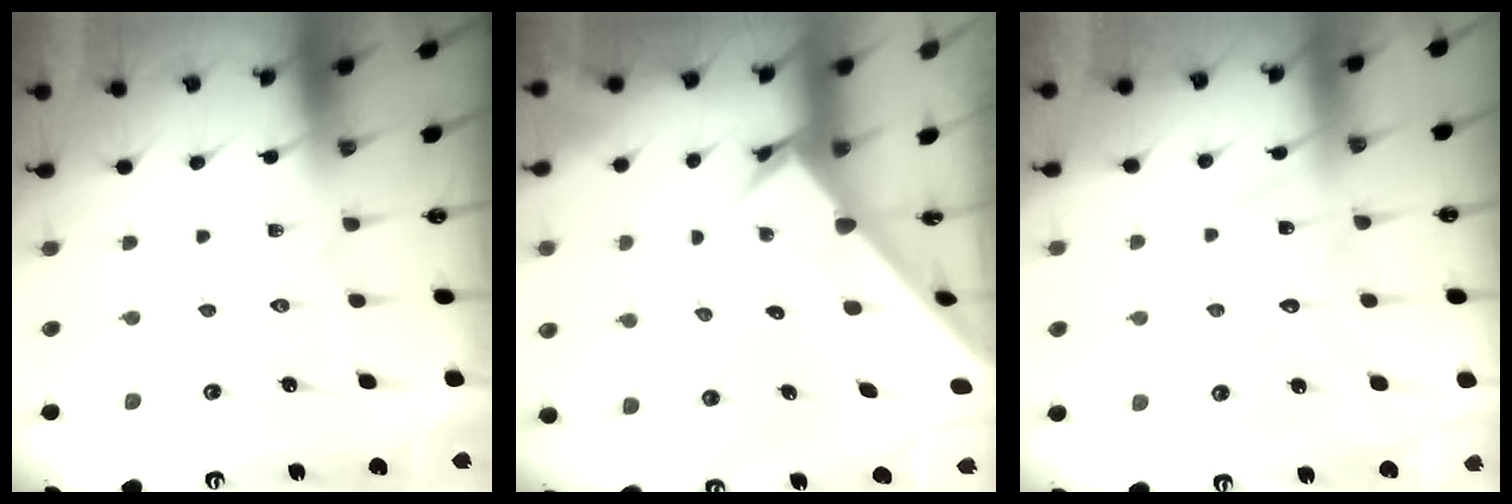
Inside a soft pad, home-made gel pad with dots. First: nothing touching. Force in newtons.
{"total": 2.7, "press": 2.7, "slide": 0.3}
{"total": 8.7, "press": 8.7, "slide": 0.5}